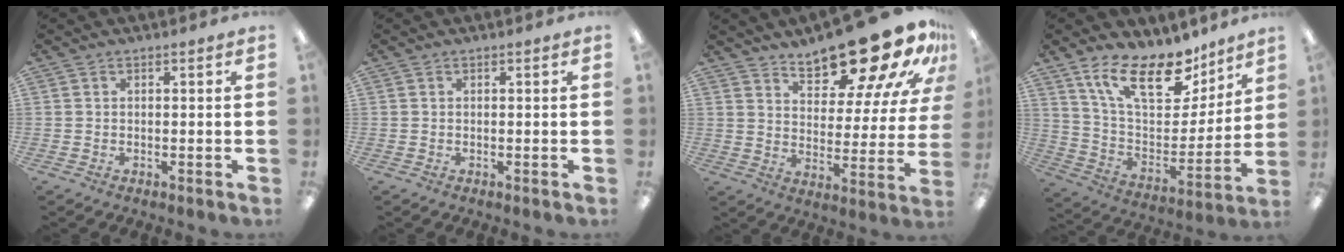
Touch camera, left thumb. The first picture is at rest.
{"total": 0.0}
{"total": 20.4, "force": [16.3, 6.4, 10.5], "torque": [-0.153, -0.110, 0.272]}
{"total": 20.9, "force": [14.3, 9.2, 12.0], "torque": [-0.213, -0.079, 0.254]}